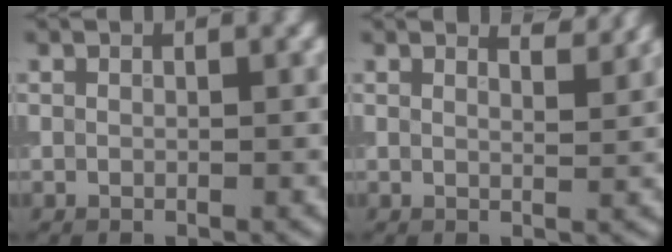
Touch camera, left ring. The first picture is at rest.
{"total": 3.0, "force": [2.6, 0.8, 1.3], "torque": [0.001, 0.008, 0.012]}